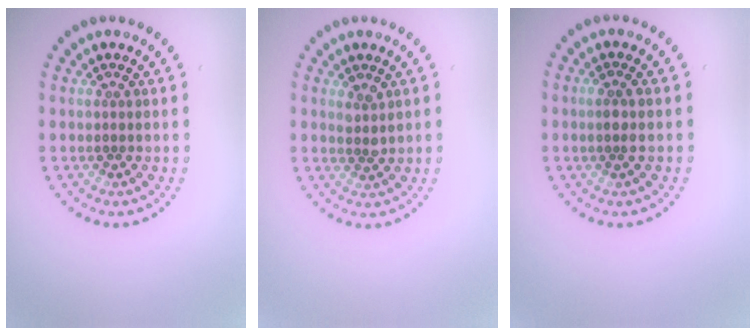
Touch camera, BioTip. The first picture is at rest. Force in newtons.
{"total": 1.3, "press": 1.2, "slide": 0.6}
{"total": 1.5, "press": 1.3, "slide": 0.7}